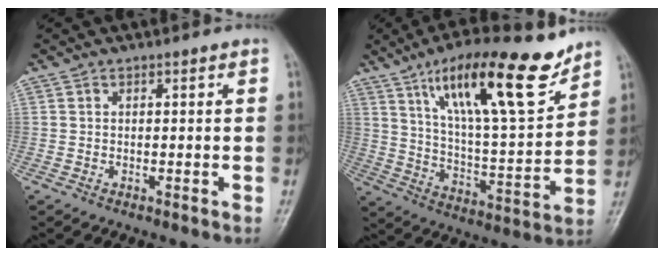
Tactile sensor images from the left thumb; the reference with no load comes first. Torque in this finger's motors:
{"motor_torque": [1.48, 1.52, 1.51, -1.27, 0.30]}